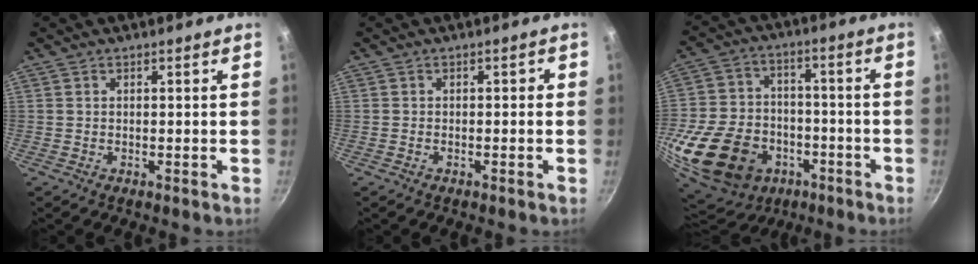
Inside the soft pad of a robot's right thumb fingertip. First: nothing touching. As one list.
[{"total": 1.1, "force": [-0.6, 0.7, 0.6], "torque": [-0.004, 0.011, -0.010]}, {"total": 29.1, "force": [-11.8, 21.2, 16.1], "torque": [-0.340, 0.044, -0.185]}]